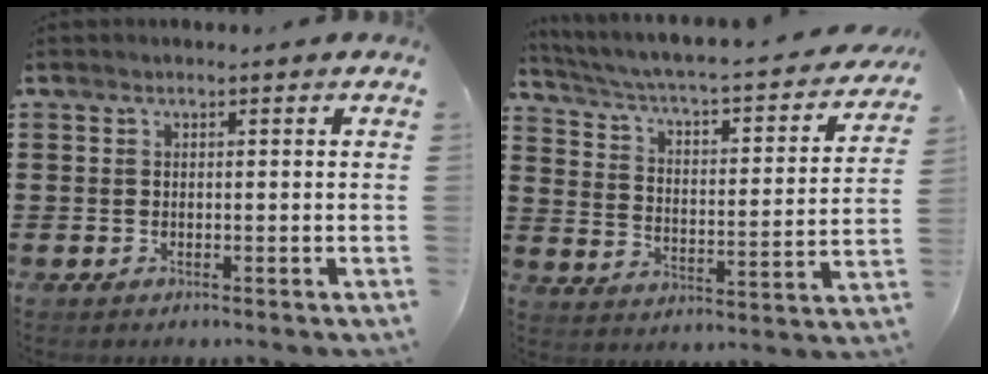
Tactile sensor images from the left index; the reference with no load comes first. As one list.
[{"total": 3.4, "force": [2.6, 0.5, 2.1], "torque": [-0.058, -0.034, 0.031]}]